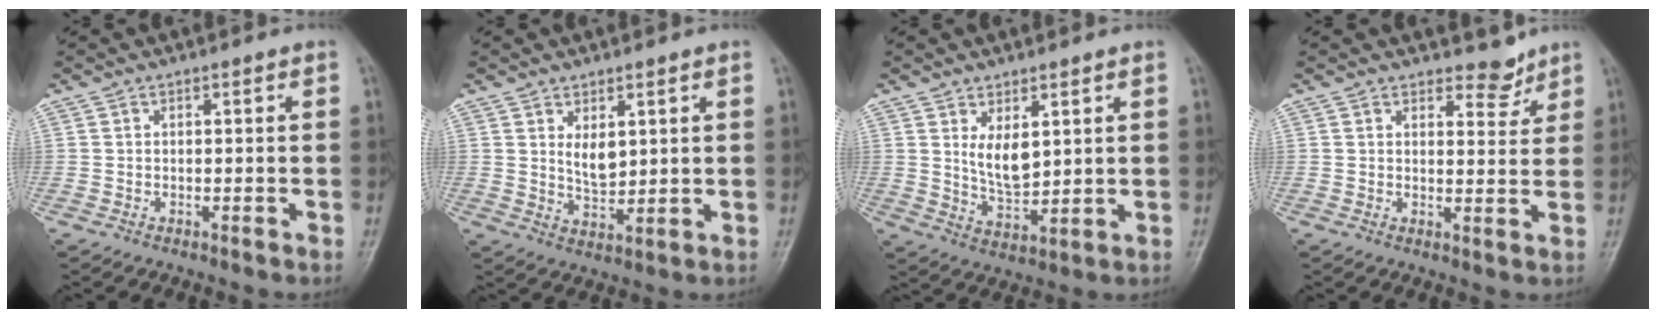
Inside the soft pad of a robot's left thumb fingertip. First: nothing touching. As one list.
[{"total": 5.0, "force": [1.9, 2.5, 3.8], "torque": [-0.055, -0.022, 0.040]}, {"total": 6.6, "force": [2.4, 3.3, 5.2], "torque": [-0.080, -0.027, 0.055]}, {"total": 4.2, "force": [3.6, 1.8, 1.3], "torque": [0.006, -0.027, 0.052]}]